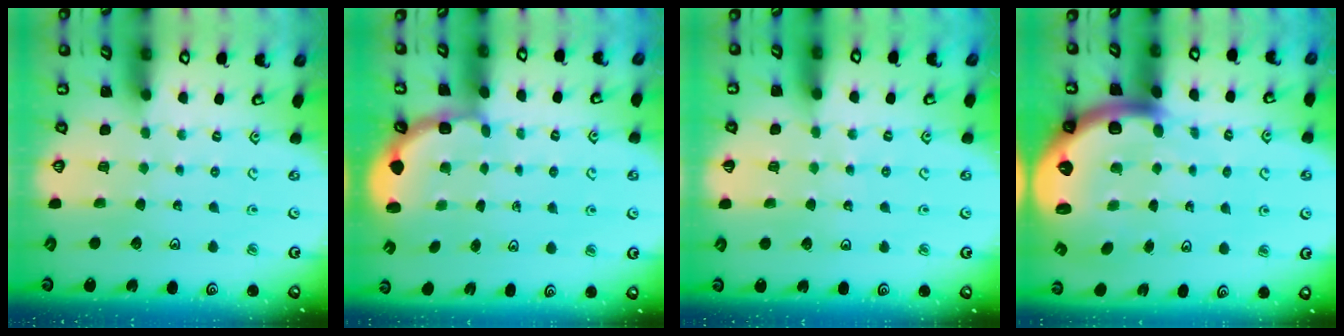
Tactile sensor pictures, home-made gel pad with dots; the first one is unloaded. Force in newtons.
{"total": 2.7, "press": 2.4, "slide": 1.4}
{"total": 3.0, "press": 3.0, "slide": 0.2}
{"total": 11.2, "press": 10.9, "slide": 2.5}